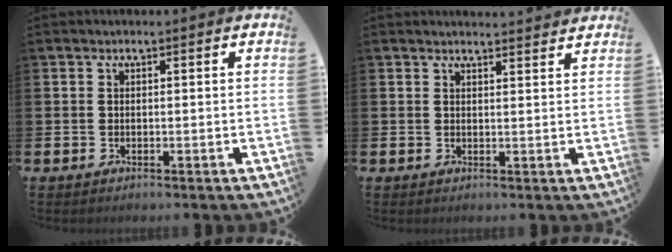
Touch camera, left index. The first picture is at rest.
{"total": 2.1, "force": [2.1, 0.0, -0.1], "torque": [0.007, -0.015, 0.037]}